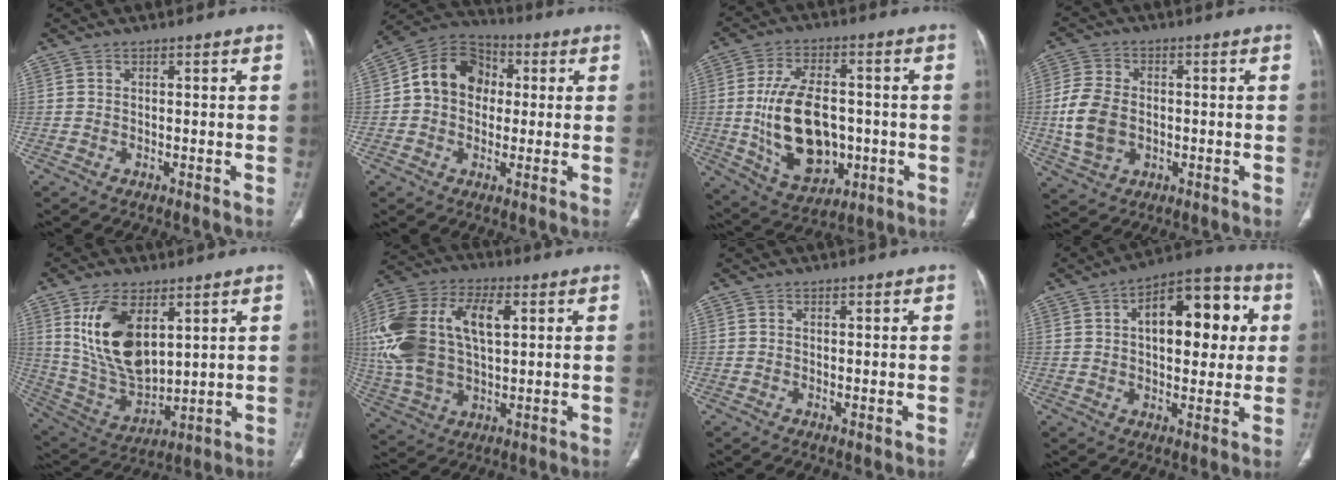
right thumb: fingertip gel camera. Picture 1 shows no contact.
{"total": 12.2, "force": [1.1, 10.0, 6.9], "torque": [-0.091, 0.029, 0.005]}
{"total": 17.4, "force": [-1.6, 10.8, 13.5], "torque": [-0.220, 0.005, -0.006]}
{"total": 9.9, "force": [-0.9, 7.1, 6.8], "torque": [-0.137, 0.004, -0.016]}
{"total": 16.4, "force": [5.9, 8.8, 12.5], "torque": [-0.219, -0.027, 0.133]}
{"total": 22.9, "force": [4.1, 13.2, 18.3], "torque": [-0.389, 0.012, 0.073]}
{"total": 0.5, "force": [0.1, 0.1, 0.5], "torque": [-0.017, -0.005, 0.003]}
{"total": 17.4, "force": [3.8, 9.0, 14.3], "torque": [-0.154, 0.018, 0.049]}